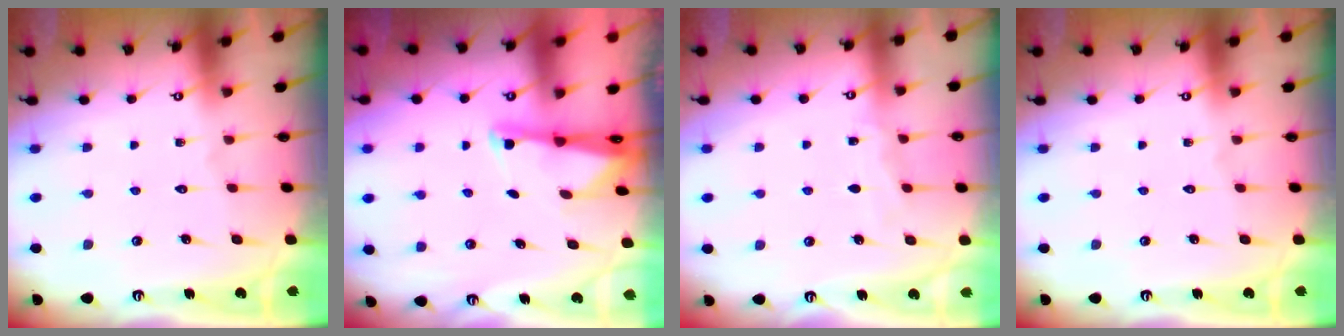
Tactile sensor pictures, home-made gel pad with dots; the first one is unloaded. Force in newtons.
{"total": 1.8, "press": 1.7, "slide": 0.4}
{"total": 4.1, "press": 4.0, "slide": 0.5}
{"total": 0.0}